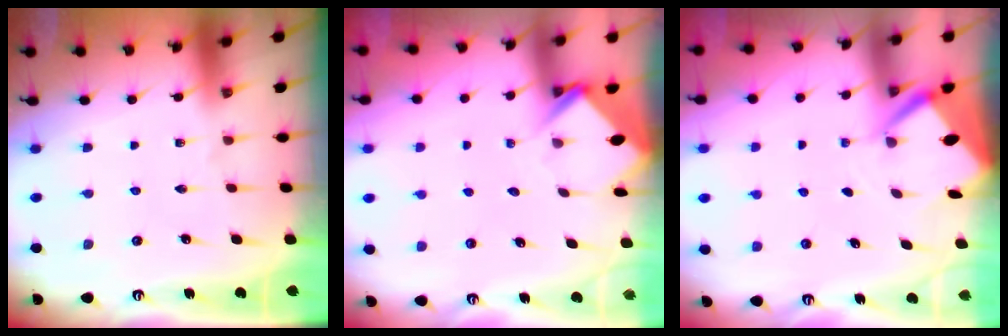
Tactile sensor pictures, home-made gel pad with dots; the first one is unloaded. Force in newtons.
{"total": 3.9, "press": 3.9, "slide": 0.3}
{"total": 3.5, "press": 3.5, "slide": 0.2}